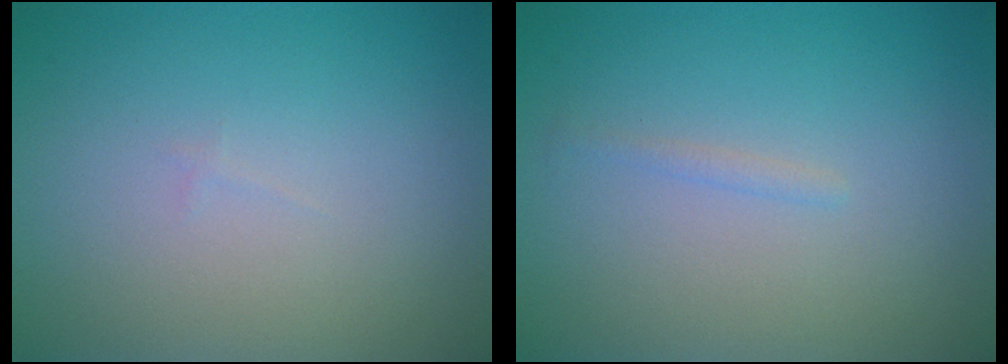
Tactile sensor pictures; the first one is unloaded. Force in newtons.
{"total": 0.6, "press": 0.6, "slide": 0.0}